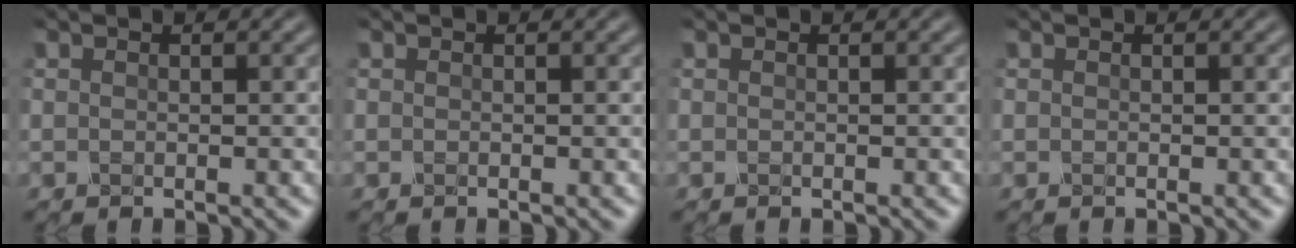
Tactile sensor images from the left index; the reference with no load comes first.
{"total": 0.0}
{"total": 0.0}
{"total": 0.0}